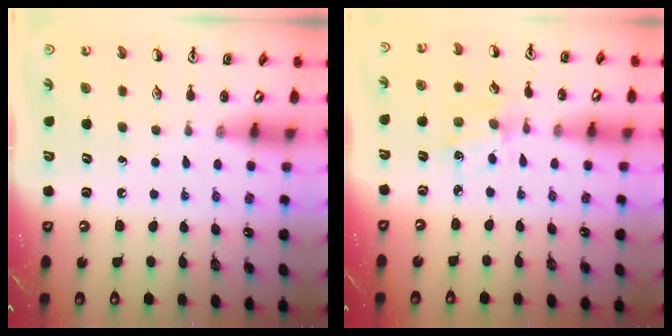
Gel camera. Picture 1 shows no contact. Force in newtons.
{"total": 1.6, "press": 1.6, "slide": 0.0}